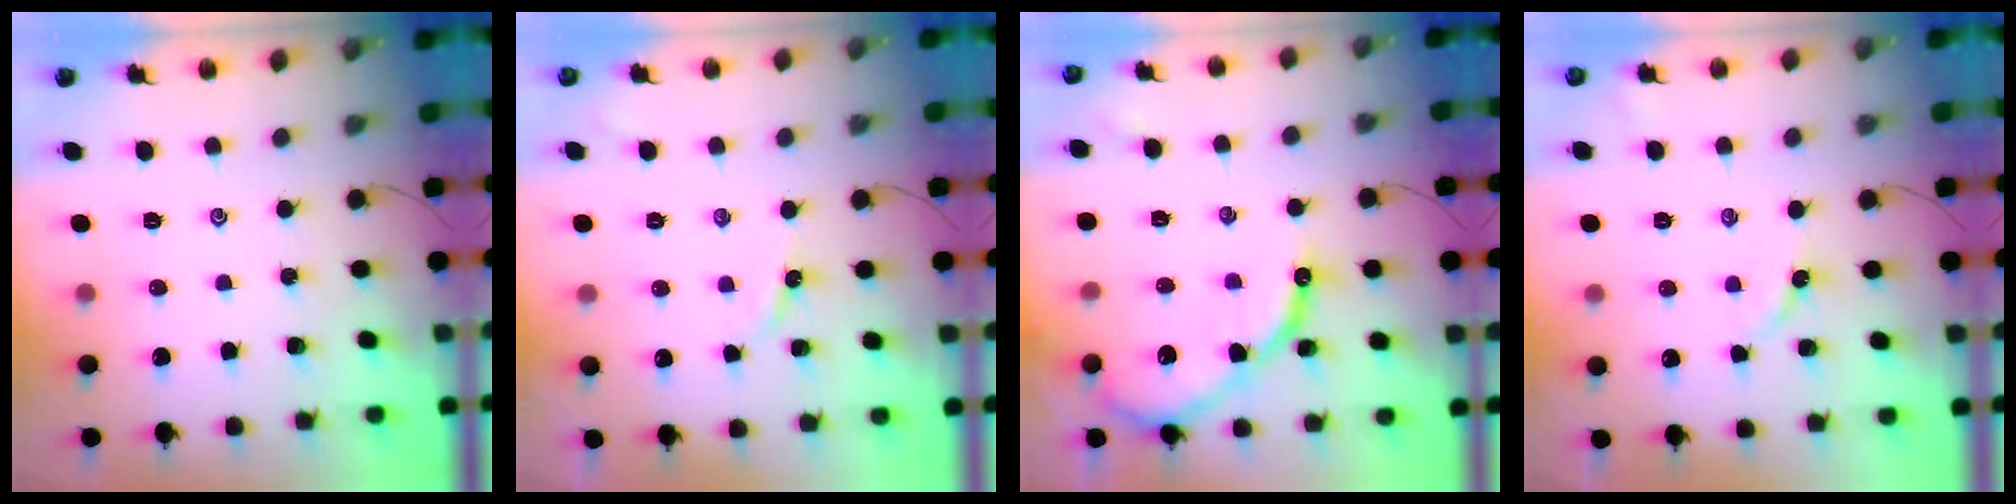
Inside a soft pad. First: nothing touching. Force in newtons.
{"total": 3.7, "press": 3.7, "slide": 0.5}
{"total": 13.1, "press": 13.1, "slide": 0.5}
{"total": 4.8, "press": 4.7, "slide": 0.6}